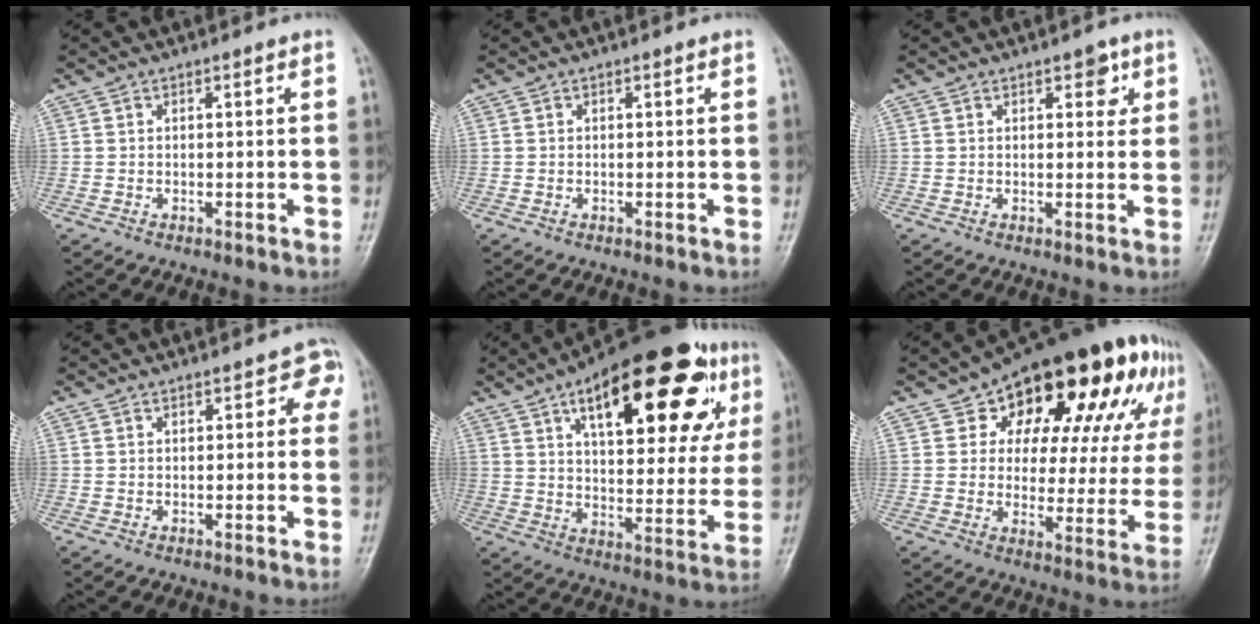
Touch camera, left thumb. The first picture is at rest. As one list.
[{"total": 0.0}, {"total": 3.3, "force": [1.6, 1.8, 2.2], "torque": [-0.006, -0.003, 0.016]}, {"total": 2.8, "force": [1.3, 1.8, 1.5], "torque": [0.013, 0.002, 0.008]}, {"total": 29.4, "force": [13.3, 12.1, 23.2], "torque": [-0.305, 0.003, 0.193]}, {"total": 25.4, "force": [12.8, 13.4, 17.4], "torque": [-0.197, 0.003, 0.175]}]